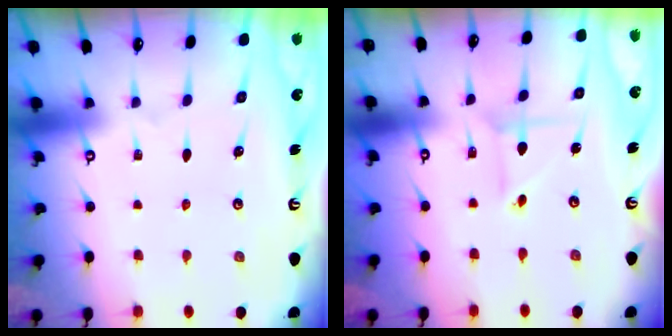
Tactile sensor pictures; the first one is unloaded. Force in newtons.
{"total": 2.4, "press": 2.4, "slide": 0.2}